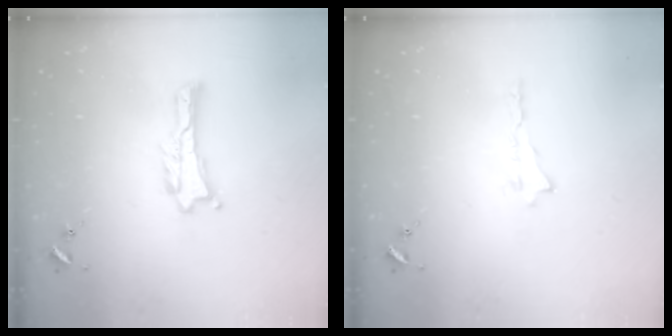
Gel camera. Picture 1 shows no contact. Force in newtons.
{"total": 0.0}